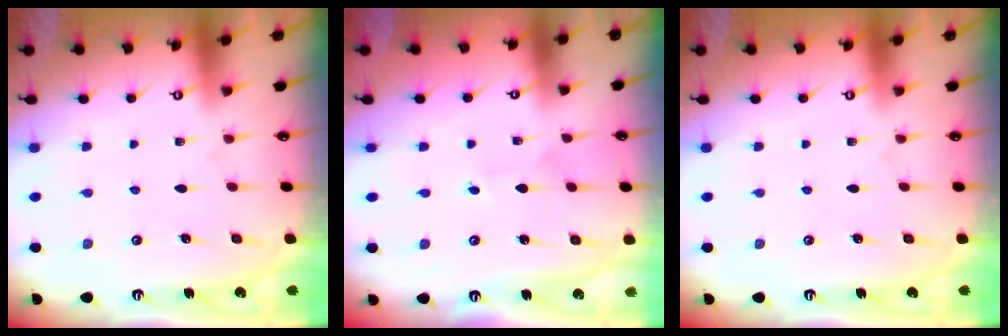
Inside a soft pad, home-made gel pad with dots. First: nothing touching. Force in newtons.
{"total": 1.9, "press": 1.9, "slide": 0.2}
{"total": 0.0}